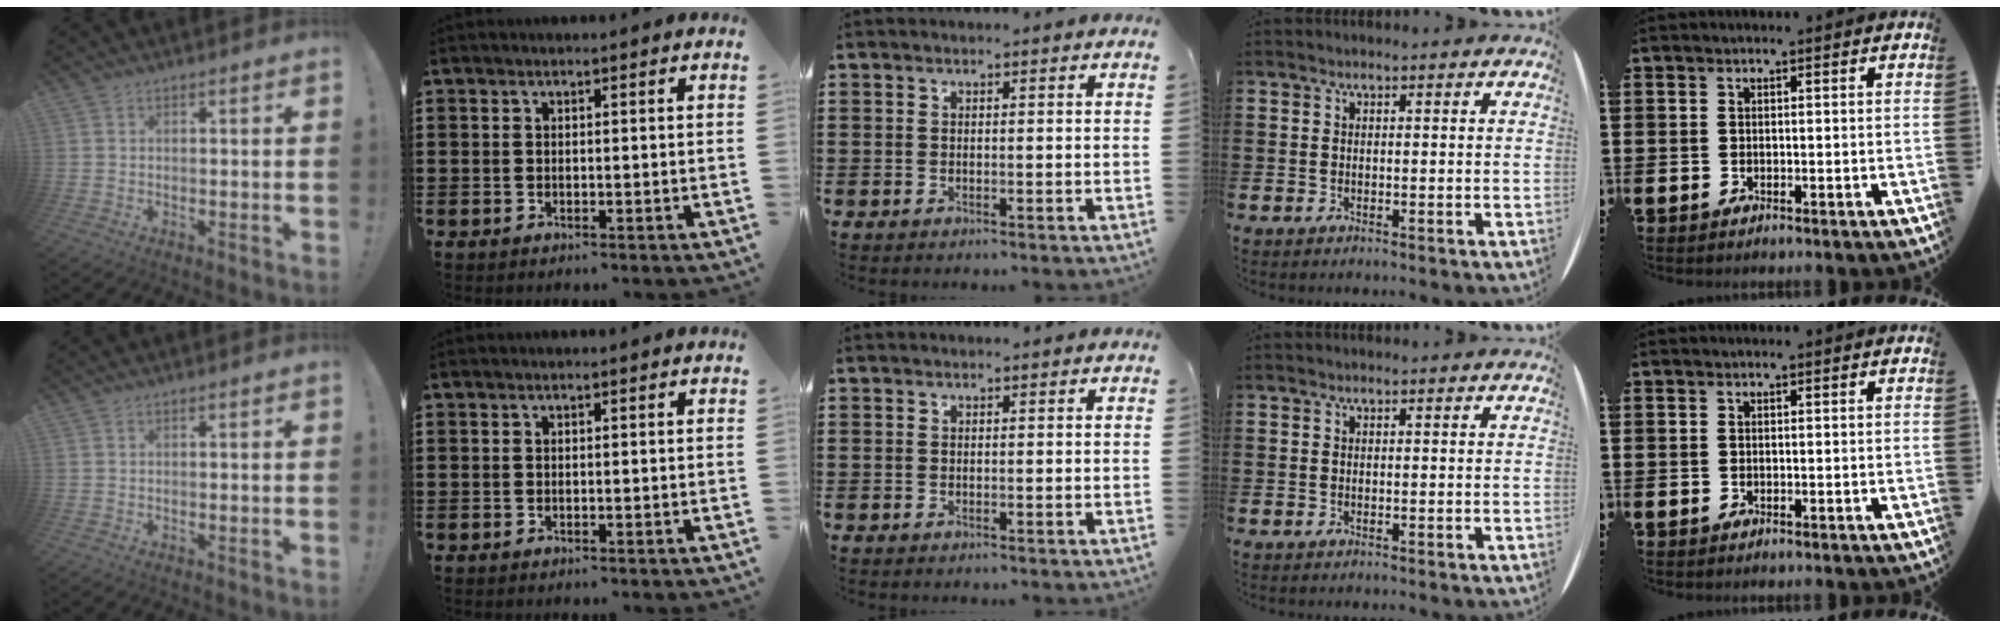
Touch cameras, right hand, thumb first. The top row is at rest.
{}